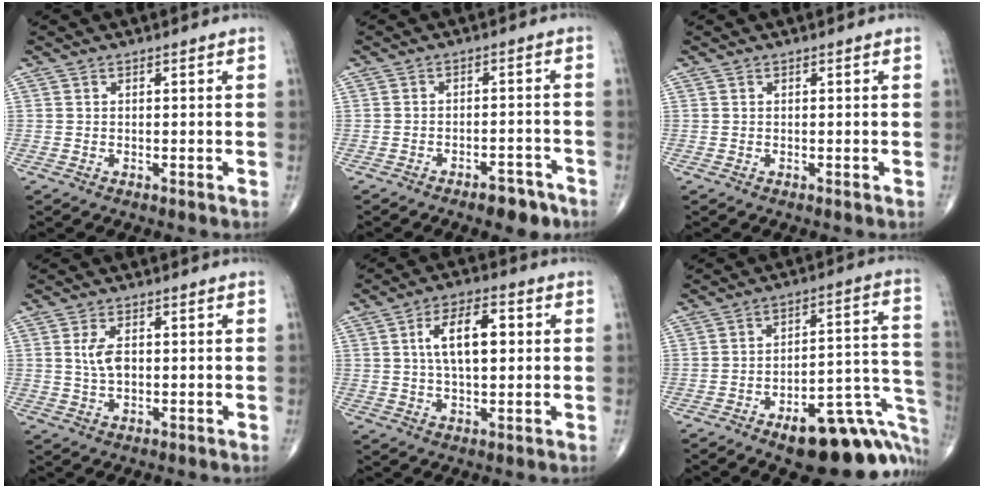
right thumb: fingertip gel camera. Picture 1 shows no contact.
{"total": 5.2, "force": [-3.7, 2.2, 2.9], "torque": [-0.027, 0.025, -0.052]}
{"total": 0.0}
{"total": 4.2, "force": [0.5, 2.3, 3.5], "torque": [-0.068, 0.000, 0.011]}
{"total": 10.2, "force": [1.8, 4.9, 8.8], "torque": [-0.138, 0.010, 0.028]}
{"total": 22.2, "force": [-10.6, 9.0, 17.3], "torque": [-0.137, 0.089, -0.135]}